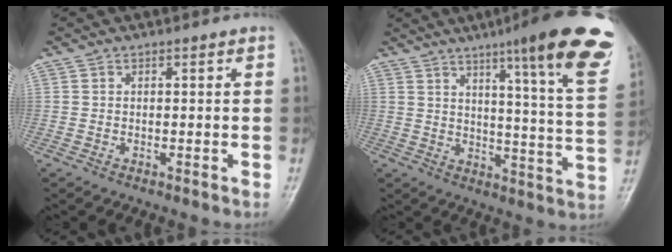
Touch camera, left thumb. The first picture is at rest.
{"total": 22.2, "force": [13.2, 2.6, 17.7], "torque": [-0.214, -0.053, 0.167]}